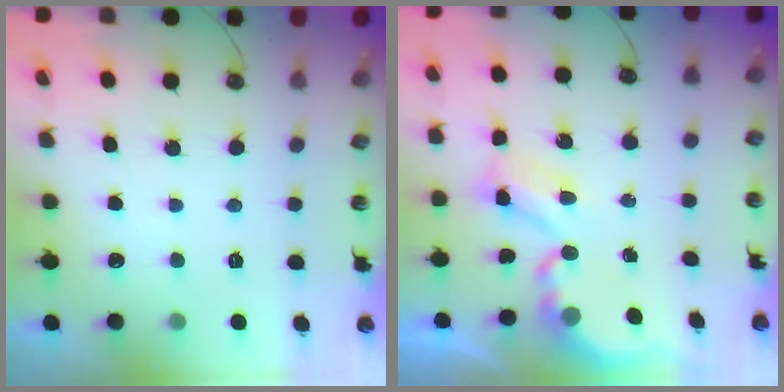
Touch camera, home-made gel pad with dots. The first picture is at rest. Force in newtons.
{"total": 4.6, "press": 4.5, "slide": 0.6}